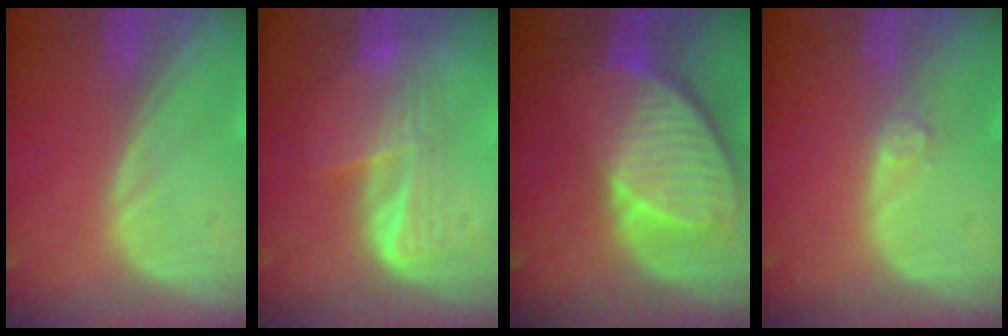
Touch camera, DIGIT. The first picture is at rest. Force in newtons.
{"total": 5.9, "press": 5.4, "slide": 2.3}
{"total": 10.2, "press": 8.8, "slide": 5.0}
{"total": 1.5, "press": 1.5, "slide": 0.2}